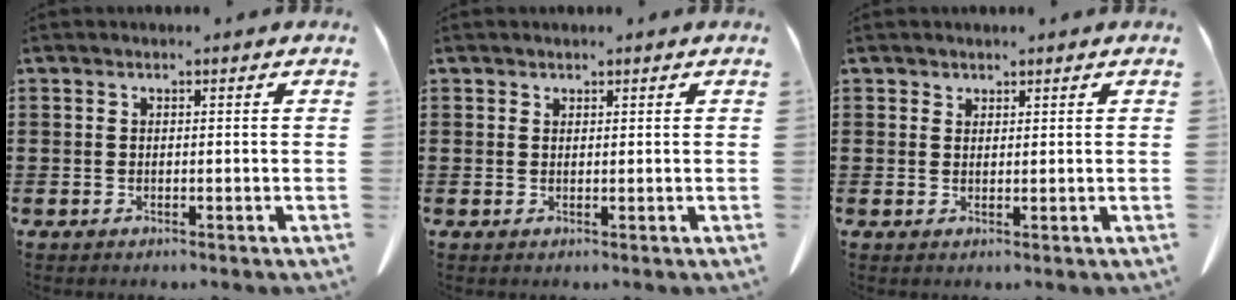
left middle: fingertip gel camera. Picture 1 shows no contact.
{"total": 0.8, "force": [0.7, 0.3, 0.0], "torque": [-0.004, -0.001, 0.014]}
{"total": 1.2, "force": [1.1, 0.5, 0.0], "torque": [-0.004, 0.000, 0.023]}